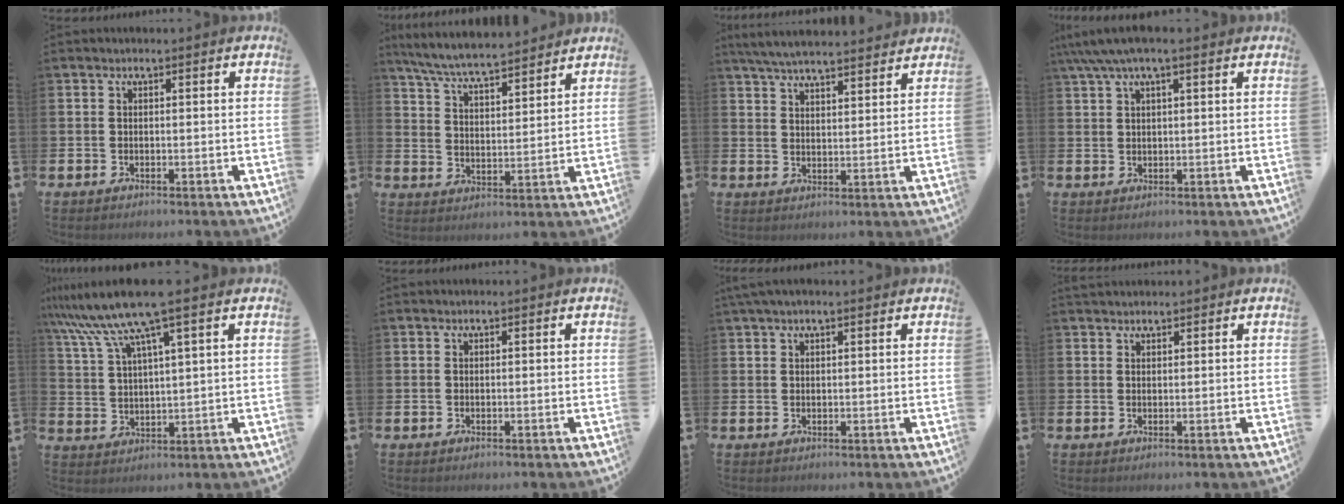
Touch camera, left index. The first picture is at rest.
{"total": 6.9, "force": [6.6, 0.4, 1.9], "torque": [-0.063, -0.041, 0.117]}
{"total": 5.7, "force": [5.5, 0.3, 1.2], "torque": [-0.043, -0.026, 0.101]}
{"total": 4.0, "force": [2.7, 0.8, 2.8], "torque": [-0.060, 0.000, 0.049]}
{"total": 10.3, "force": [7.6, 0.8, 6.9], "torque": [-0.157, -0.026, 0.132]}
{"total": 0.0}
{"total": 1.6, "force": [1.2, 0.2, 1.0], "torque": [-0.013, 0.001, 0.019]}
{"total": 1.4, "force": [1.3, 0.4, 0.1], "torque": [0.008, -0.002, 0.023]}